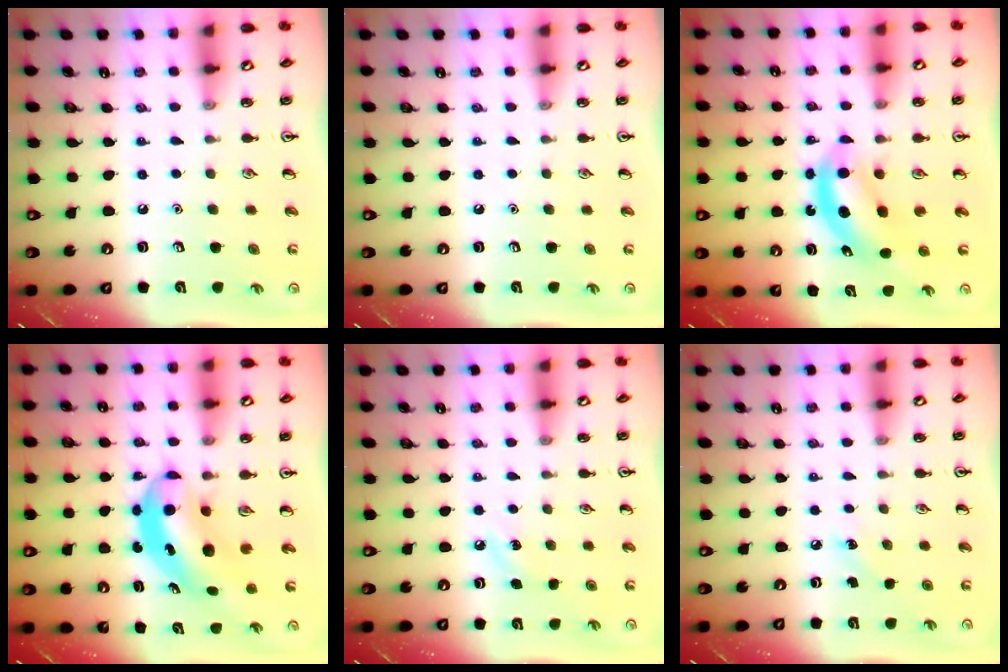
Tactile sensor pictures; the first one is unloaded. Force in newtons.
{"total": 0.0}
{"total": 5.8, "press": 5.7, "slide": 1.1}
{"total": 6.7, "press": 6.5, "slide": 1.4}
{"total": 4.2, "press": 3.9, "slide": 1.5}
{"total": 4.3, "press": 4.0, "slide": 1.5}